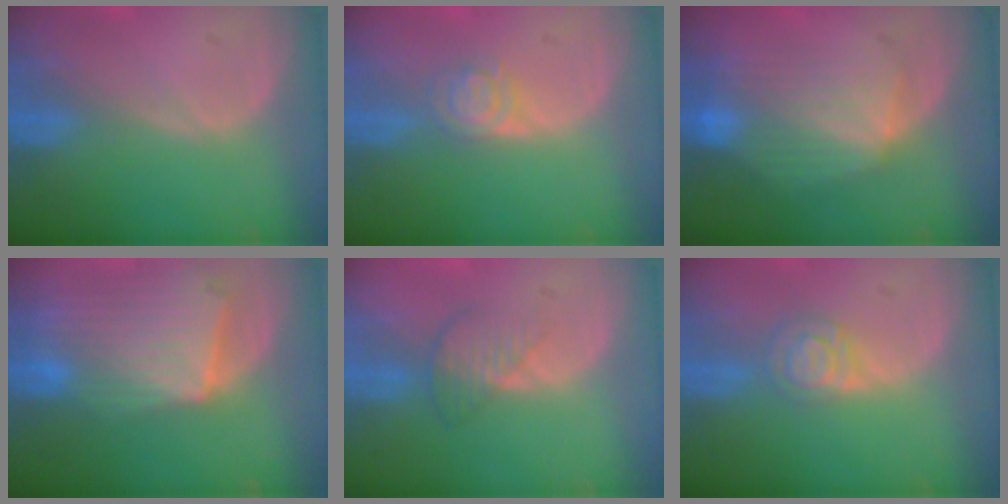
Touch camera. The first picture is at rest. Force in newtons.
{"total": 4.0, "press": 3.7, "slide": 1.5}
{"total": 8.9, "press": 8.2, "slide": 3.4}
{"total": 10.6, "press": 9.2, "slide": 5.3}
{"total": 3.8, "press": 3.4, "slide": 1.6}
{"total": 4.7, "press": 4.2, "slide": 2.1}